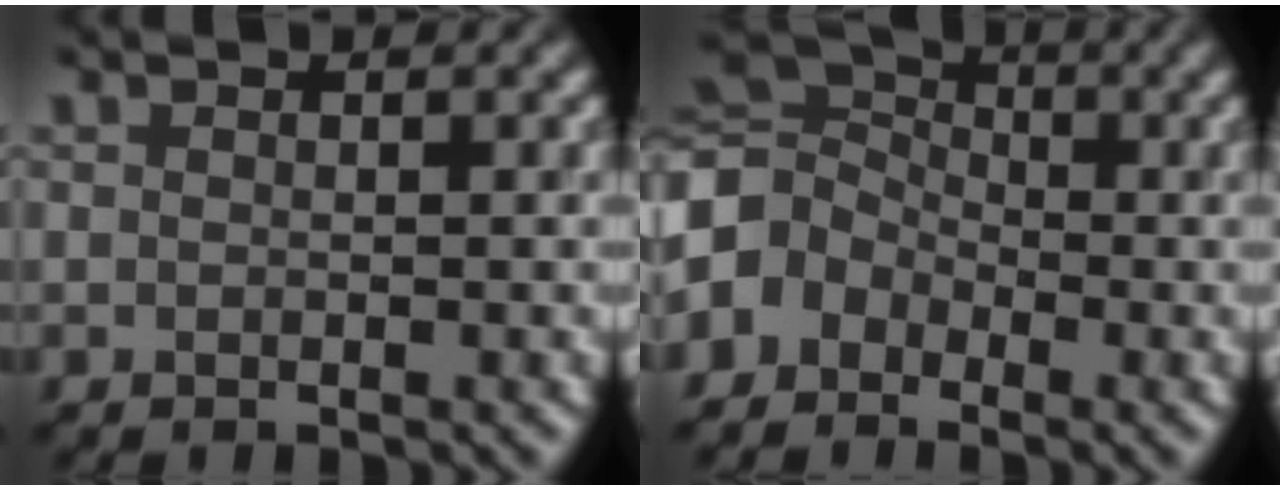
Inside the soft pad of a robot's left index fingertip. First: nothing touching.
{"total": 5.4, "force": [-1.6, 4.5, 2.5], "torque": [-0.053, 0.013, -0.057]}